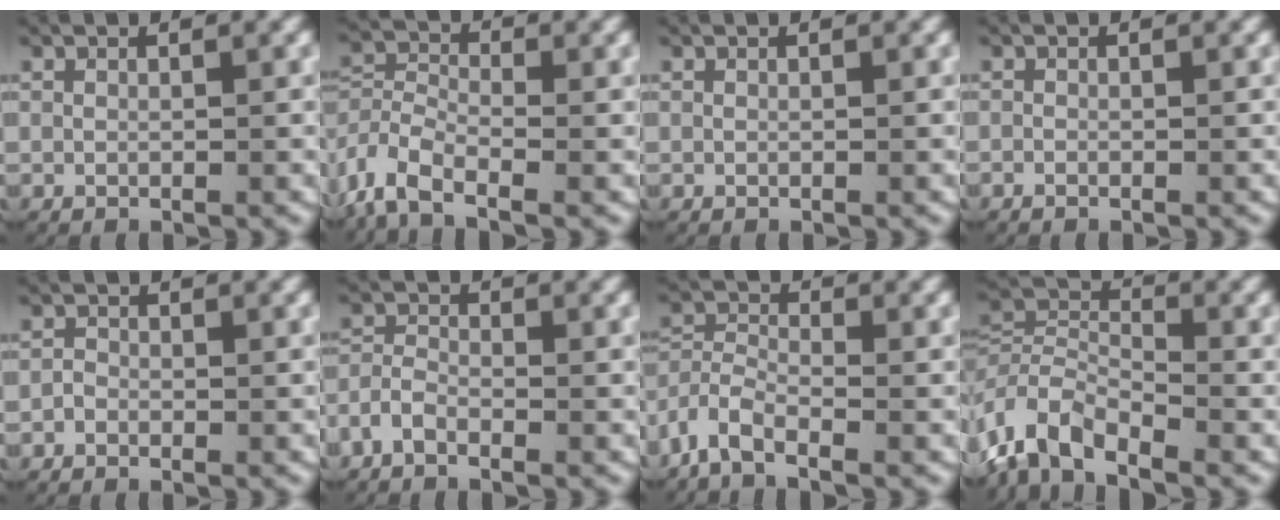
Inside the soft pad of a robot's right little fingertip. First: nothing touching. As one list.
[{"total": 6.7, "force": [-3.0, 4.9, 3.4], "torque": [-0.099, -0.029, -0.048]}, {"total": 0.0}, {"total": 0.6, "force": [-0.6, 0.2, 0.2], "torque": [-0.007, -0.005, -0.009]}, {"total": 0.8, "force": [-0.5, 0.6, 0.1], "torque": [-0.004, -0.003, -0.011]}, {"total": 2.4, "force": [-1.5, 1.6, 1.0], "torque": [-0.034, -0.006, -0.032]}, {"total": 5.2, "force": [-2.5, 4.0, 2.2], "torque": [-0.078, -0.022, -0.046]}, {"total": 6.8, "force": [-3.9, 4.6, 3.3], "torque": [-0.092, -0.029, -0.061]}]